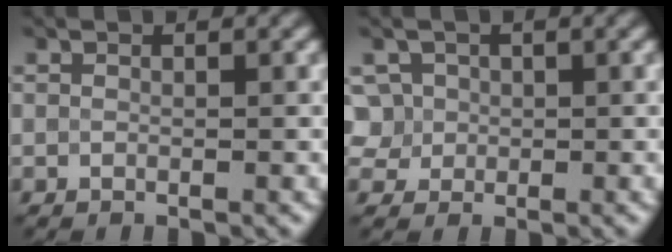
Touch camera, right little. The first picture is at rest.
{"total": 3.4, "force": [0.5, 3.2, 1.1], "torque": [-0.018, 0.019, 0.013]}